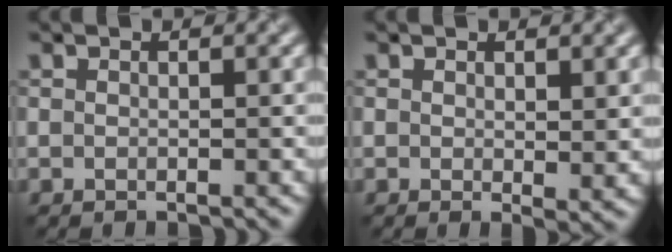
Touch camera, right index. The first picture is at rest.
{"total": 1.8, "force": [0.6, 0.7, 1.5], "torque": [-0.019, -0.006, 0.014]}